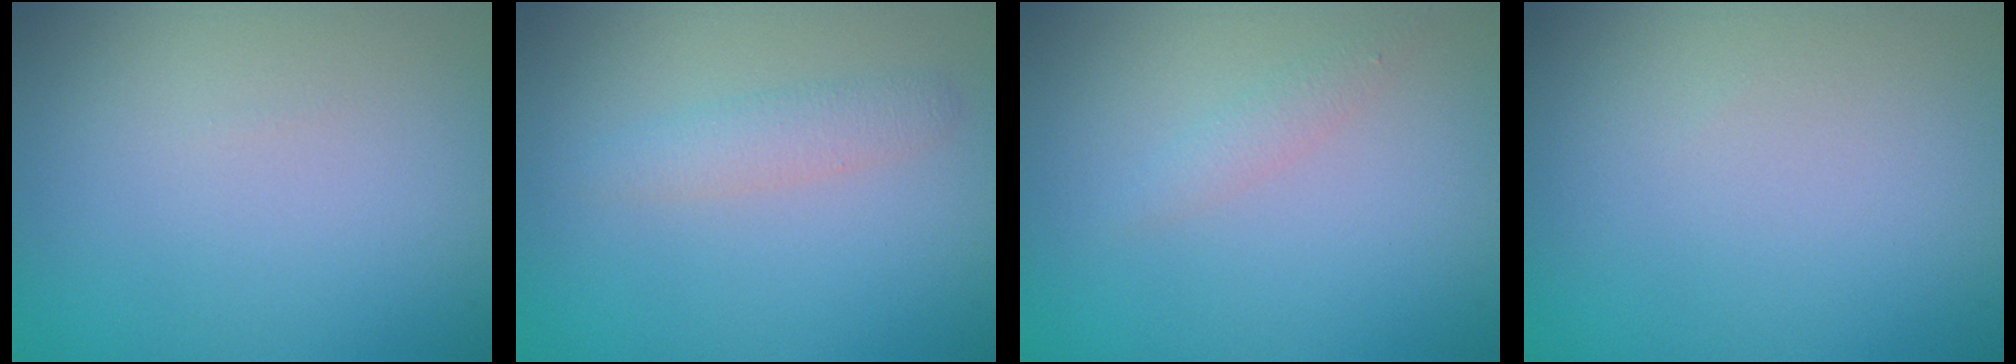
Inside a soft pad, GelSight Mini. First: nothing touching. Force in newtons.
{"total": 1.8, "press": 1.8, "slide": 0.0}
{"total": 1.1, "press": 1.1, "slide": 0.1}
{"total": 0.0}